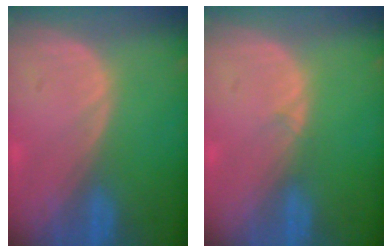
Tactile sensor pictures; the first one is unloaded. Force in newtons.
{"total": 0.6, "press": 0.6, "slide": 0.1}